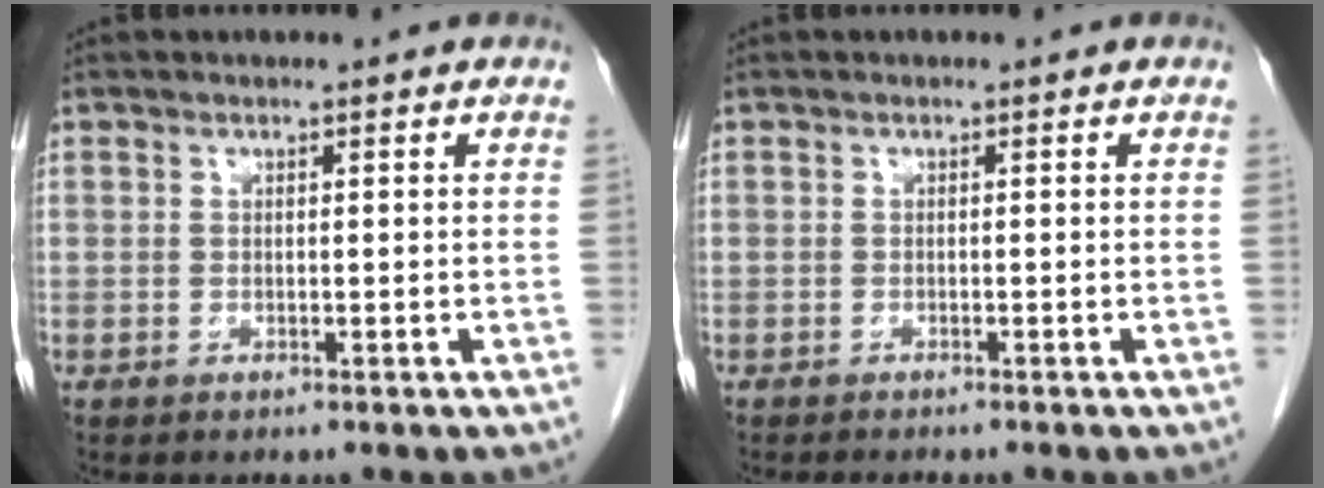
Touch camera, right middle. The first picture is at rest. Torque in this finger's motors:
{"motor_torque": [0.07, 0.07, 0.00, 0.00]}